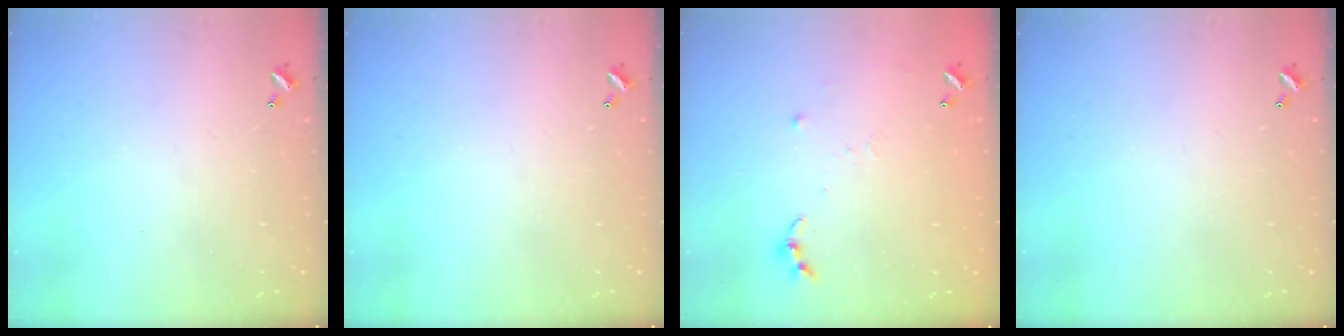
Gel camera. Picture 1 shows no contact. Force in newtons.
{"total": 0.0}
{"total": 6.1, "press": 6.1, "slide": 0.7}
{"total": 0.0}